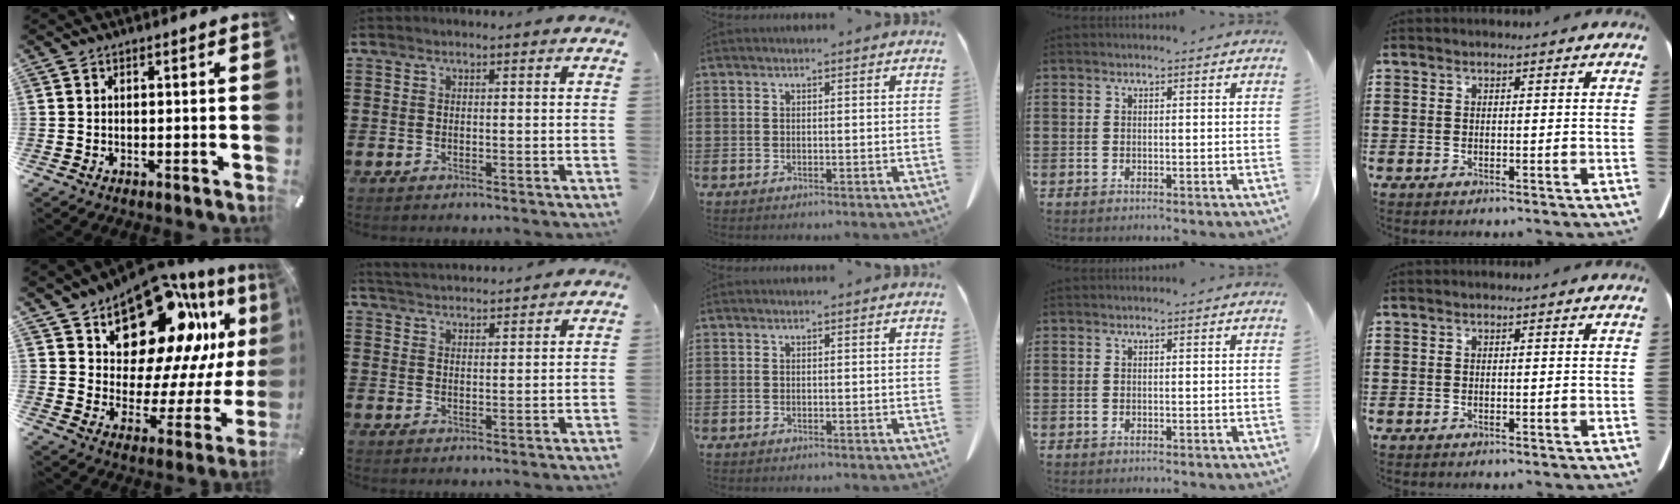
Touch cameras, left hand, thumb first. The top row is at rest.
{"thumb": {"total": 20.8, "force": [13.7, 11.6, 10.5], "torque": [-0.142, -0.100, 0.236]}, "index": {"total": 3.0, "force": [3.0, -0.2, -0.1], "torque": [-0.009, -0.010, 0.055]}}